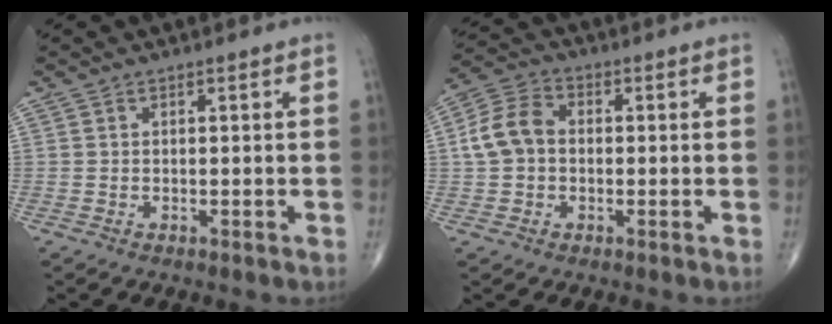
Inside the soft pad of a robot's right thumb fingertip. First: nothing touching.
{"total": 7.8, "force": [0.1, 5.9, 5.1], "torque": [-0.096, 0.026, -0.009]}